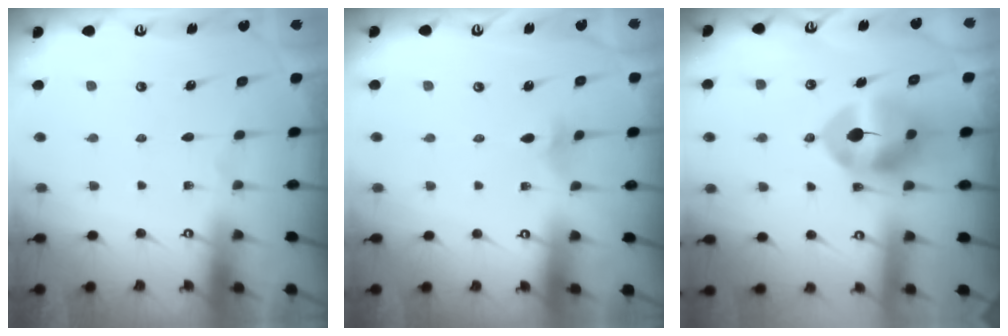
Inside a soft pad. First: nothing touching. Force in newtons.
{"total": 2.4, "press": 2.3, "slide": 0.6}
{"total": 10.2, "press": 10.0, "slide": 1.6}